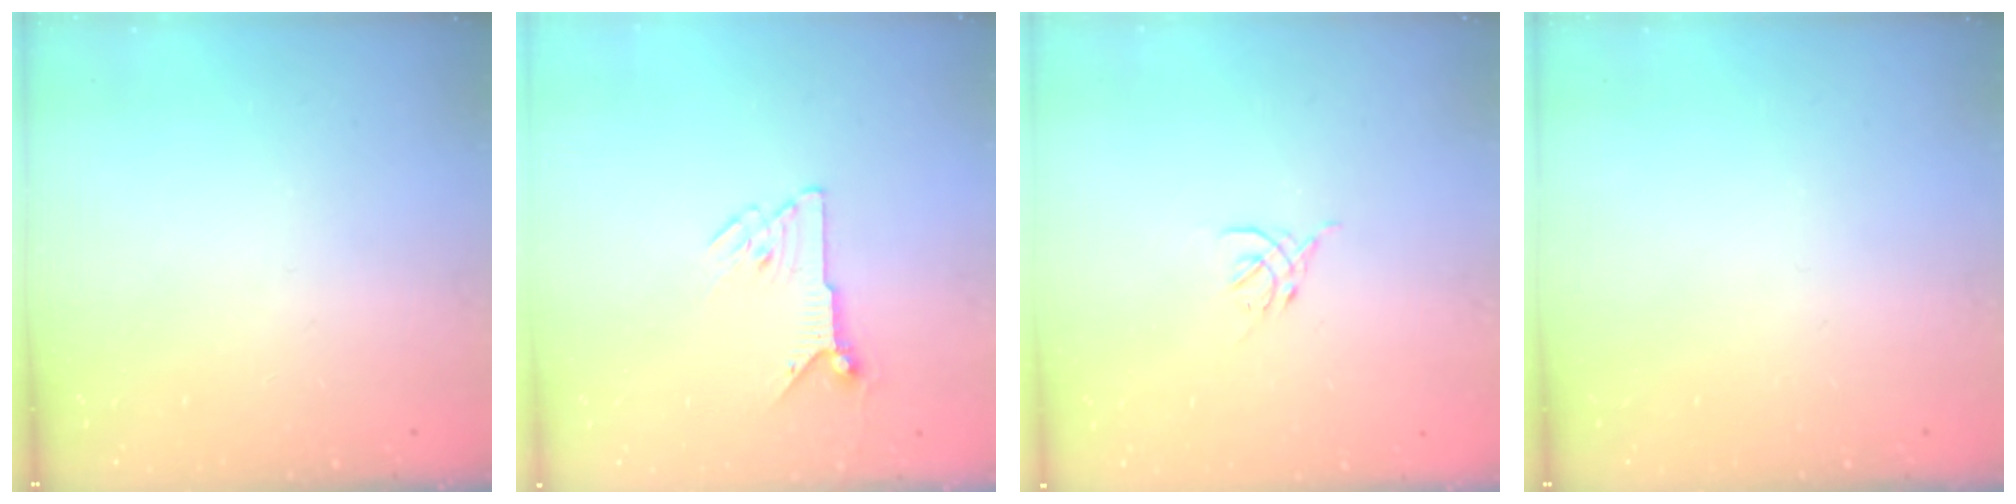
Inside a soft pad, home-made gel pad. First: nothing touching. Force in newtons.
{"total": 6.9, "press": 6.9, "slide": 0.3}
{"total": 2.6, "press": 2.5, "slide": 0.8}
{"total": 0.0}